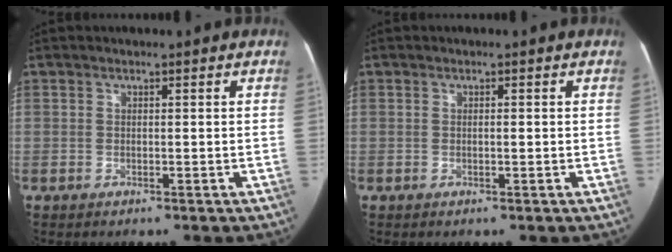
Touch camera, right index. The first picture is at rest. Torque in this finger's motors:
{"motor_torque": [-0.16, 0.11, -0.03, -0.01]}